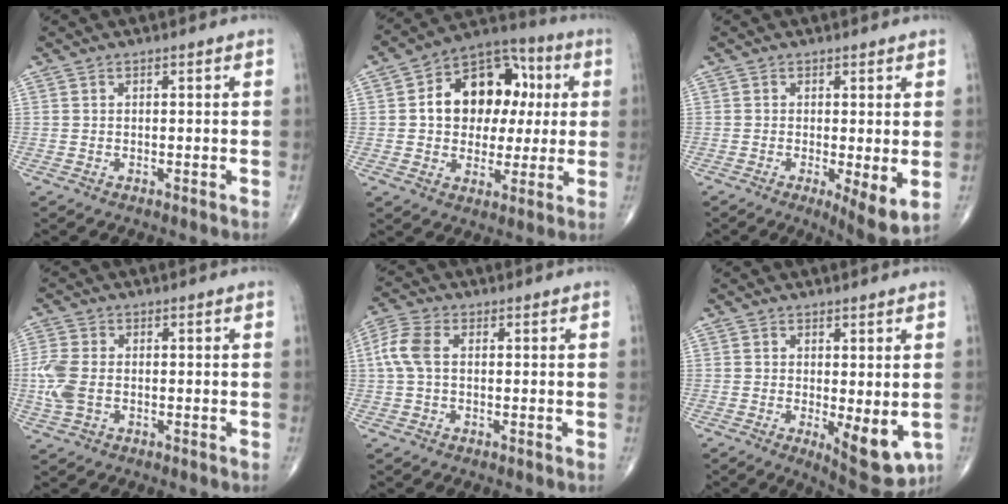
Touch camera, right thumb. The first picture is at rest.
{"total": 16.8, "force": [2.7, 12.0, 11.5], "torque": [-0.124, 0.022, 0.036]}
{"total": 6.2, "force": [-0.7, 1.6, 5.9], "torque": [-0.094, -0.021, -0.013]}
{"total": 6.4, "force": [-0.8, 4.1, 4.9], "torque": [-0.135, 0.004, -0.018]}
{"total": 5.9, "force": [0.6, 3.4, 4.8], "torque": [-0.128, 0.020, 0.008]}
{"total": 8.5, "force": [-1.5, 3.1, 7.7], "torque": [-0.096, -0.022, -0.013]}